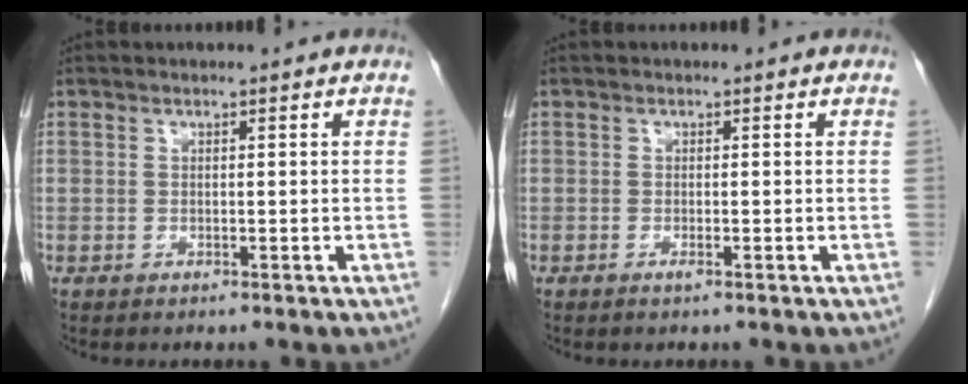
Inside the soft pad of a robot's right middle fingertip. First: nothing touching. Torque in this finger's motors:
{"motor_torque": [-0.25, -0.13, 0.00, 0.00]}